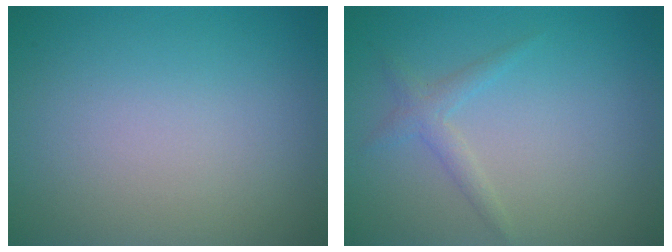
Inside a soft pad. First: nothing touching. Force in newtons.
{"total": 1.5, "press": 1.5, "slide": 0.1}